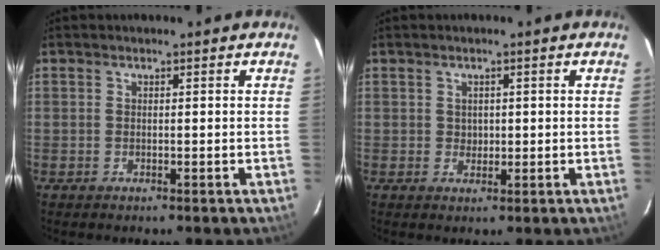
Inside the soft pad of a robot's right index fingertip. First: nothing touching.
{"total": 1.5, "force": [0.3, 1.4, 0.5], "torque": [-0.004, 0.004, 0.006]}